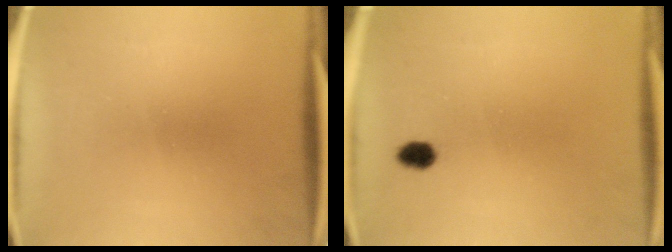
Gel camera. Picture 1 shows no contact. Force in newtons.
{"total": 2.3}